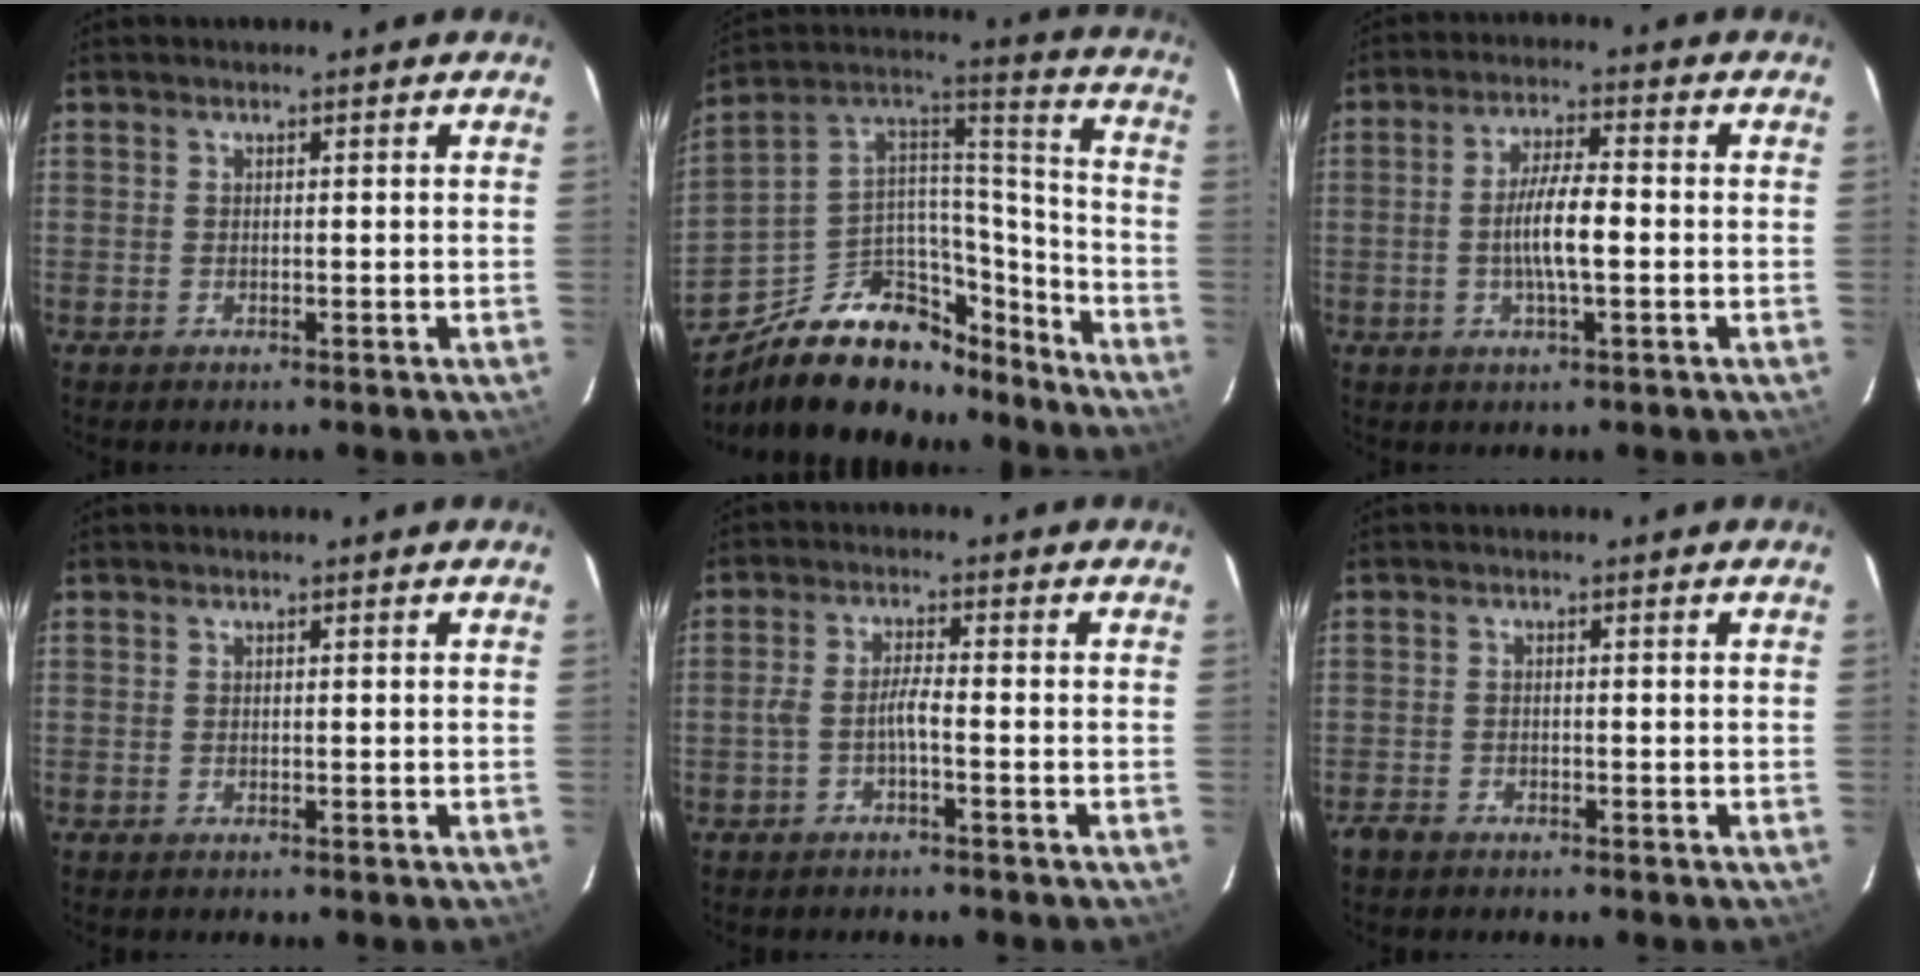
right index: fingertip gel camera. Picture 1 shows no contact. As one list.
[{"total": 24.9, "force": [-17.4, 13.1, 12.1], "torque": [-0.224, 0.067, -0.253]}, {"total": 7.0, "force": [-1.1, 1.4, 6.8], "torque": [-0.127, 0.001, -0.019]}, {"total": 0.0}, {"total": 2.8, "force": [-1.5, 0.1, 2.3], "torque": [-0.056, 0.008, -0.030]}, {"total": 1.7, "force": [-1.4, 0.9, 0.4], "torque": [-0.012, 0.000, -0.027]}]